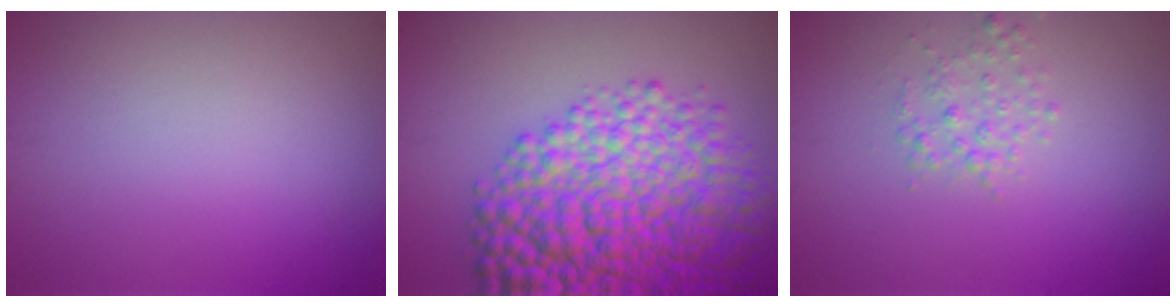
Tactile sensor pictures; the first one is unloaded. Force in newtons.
{"total": 11.4, "press": 11.4, "slide": 0.3}
{"total": 1.7, "press": 1.7, "slide": 0.1}